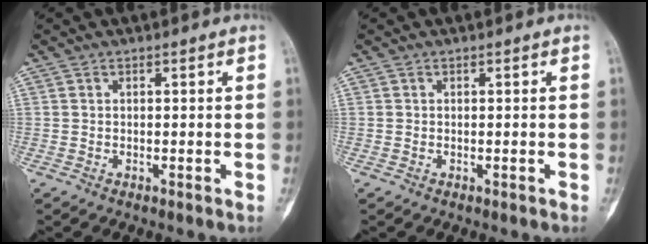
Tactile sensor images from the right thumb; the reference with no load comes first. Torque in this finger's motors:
{"motor_torque": [-0.38, -0.17, 0.15, 0.04, 0.02]}